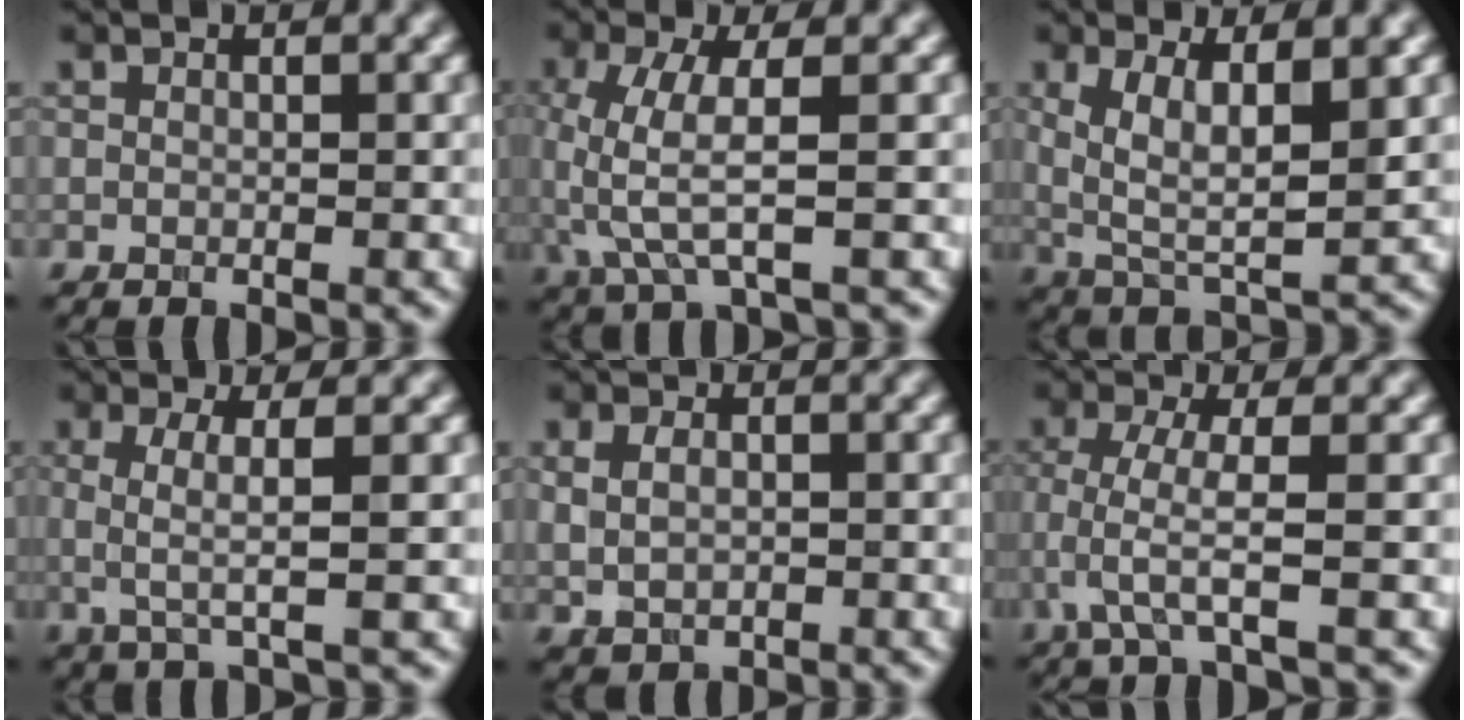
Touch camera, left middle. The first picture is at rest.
{"total": 4.9, "force": [-0.4, 1.6, 4.6], "torque": [-0.120, -0.001, -0.008]}
{"total": 5.7, "force": [1.3, 2.0, 5.2], "torque": [-0.104, -0.007, 0.027]}
{"total": 3.5, "force": [0.1, 0.9, 3.4], "torque": [-0.063, -0.002, 0.000]}
{"total": 3.1, "force": [0.2, 2.3, 2.1], "torque": [-0.040, 0.001, 0.016]}
{"total": 3.8, "force": [-1.1, 0.4, 3.6], "torque": [-0.073, -0.001, -0.028]}